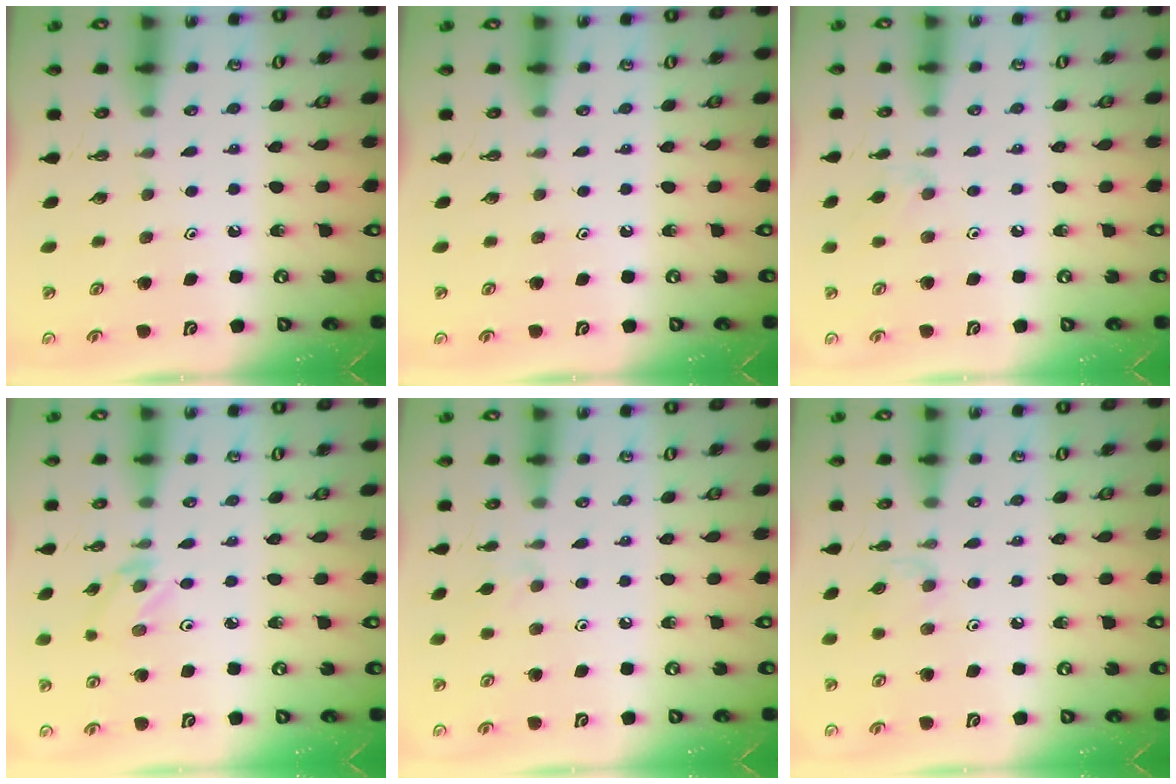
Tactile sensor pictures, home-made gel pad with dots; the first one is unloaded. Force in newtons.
{"total": 0.0}
{"total": 5.9, "press": 5.8, "slide": 0.8}
{"total": 2.1, "press": 2.0, "slide": 0.4}
{"total": 2.7, "press": 2.7, "slide": 0.4}
{"total": 5.6, "press": 5.6, "slide": 0.6}